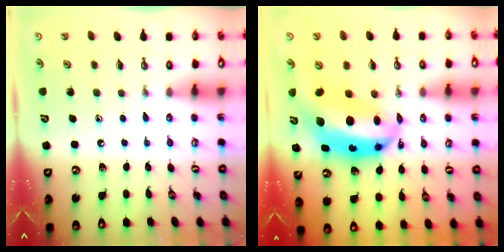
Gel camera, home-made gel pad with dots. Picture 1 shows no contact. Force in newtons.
{"total": 15.1, "press": 15.0, "slide": 1.2}